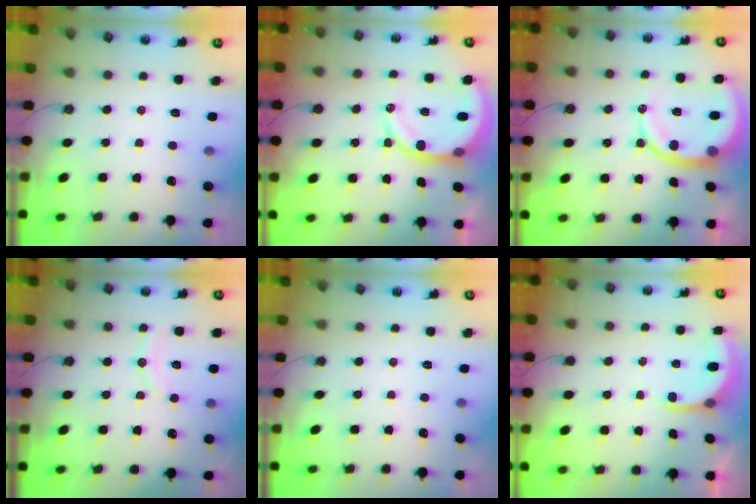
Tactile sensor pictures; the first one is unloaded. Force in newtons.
{"total": 12.7, "press": 12.6, "slide": 1.6}
{"total": 12.7, "press": 12.6, "slide": 1.8}
{"total": 7.7, "press": 7.5, "slide": 1.6}
{"total": 0.0}
{"total": 4.8, "press": 4.8, "slide": 0.3}